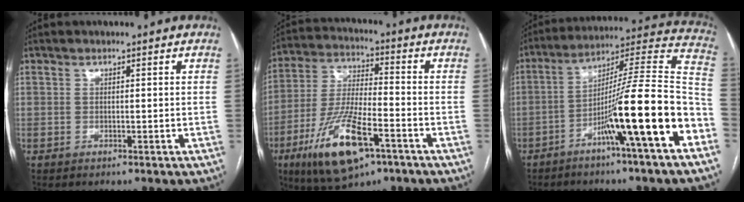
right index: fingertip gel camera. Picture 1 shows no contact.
{"total": 15.7, "force": [-7.8, 4.3, 12.9], "torque": [-0.266, -0.017, -0.133]}
{"total": 19.6, "force": [-8.1, -0.7, 17.8], "torque": [-0.255, 0.009, -0.136]}